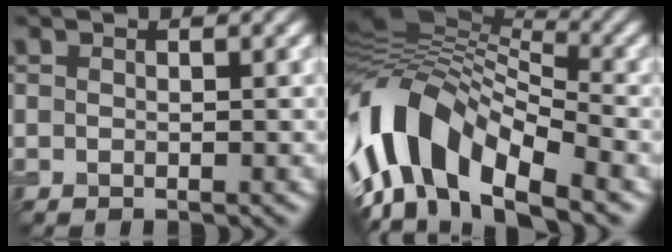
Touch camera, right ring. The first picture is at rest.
{"total": 14.0, "force": [-3.5, 7.6, 11.2], "torque": [-0.213, 0.015, -0.073]}